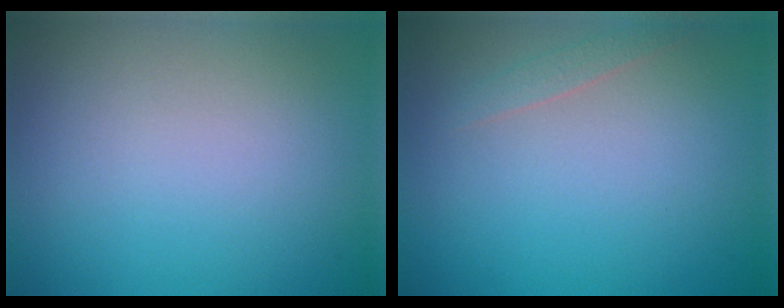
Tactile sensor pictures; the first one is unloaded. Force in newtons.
{"total": 0.9, "press": 0.9, "slide": 0.0}